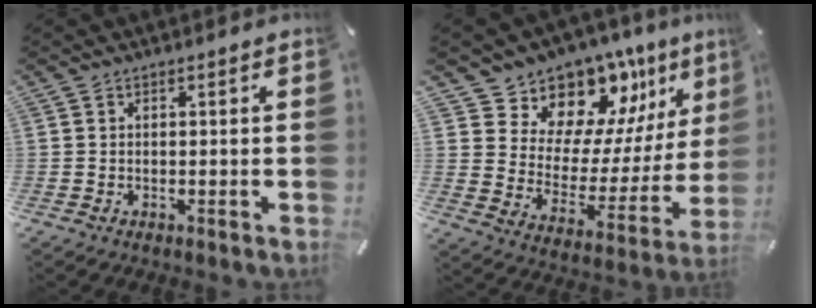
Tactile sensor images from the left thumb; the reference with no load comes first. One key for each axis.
{"total": 12.2, "fx": 10.5, "fy": 6.3, "fz": 0.3, "tx": -0.004, "ty": -0.133, "tz": 0.182}